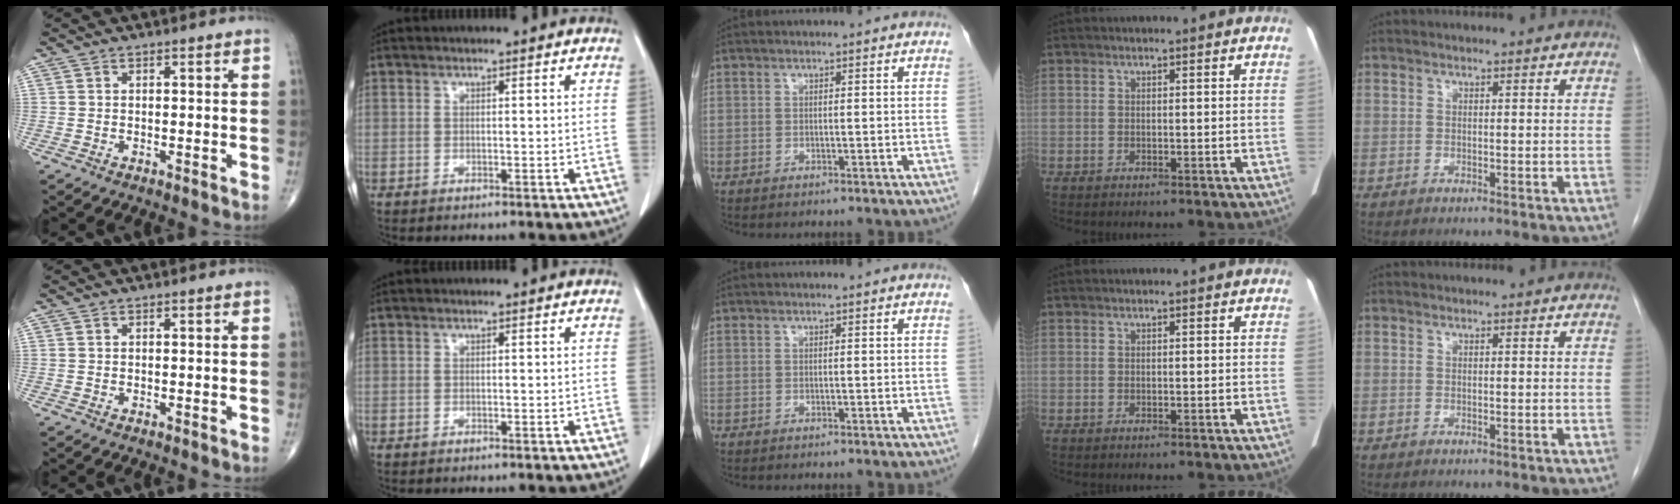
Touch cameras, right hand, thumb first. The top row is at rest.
{}